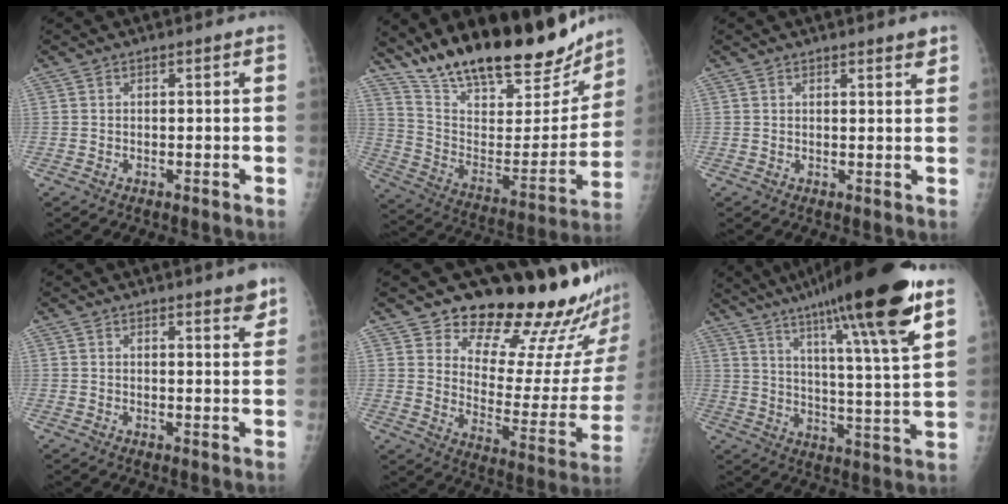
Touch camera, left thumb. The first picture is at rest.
{"total": 28.7, "force": [22.9, 9.5, 14.5], "torque": [-0.204, -0.086, 0.361]}
{"total": 2.0, "force": [1.7, 0.3, 1.1], "torque": [-0.009, -0.011, 0.021]}
{"total": 3.7, "force": [2.8, 0.8, 2.3], "torque": [-0.017, -0.019, 0.034]}
{"total": 21.5, "force": [17.8, 6.3, 10.2], "torque": [-0.096, -0.156, 0.239]}
{"total": 25.2, "force": [16.1, 2.2, 19.2], "torque": [-0.288, -0.049, 0.246]}